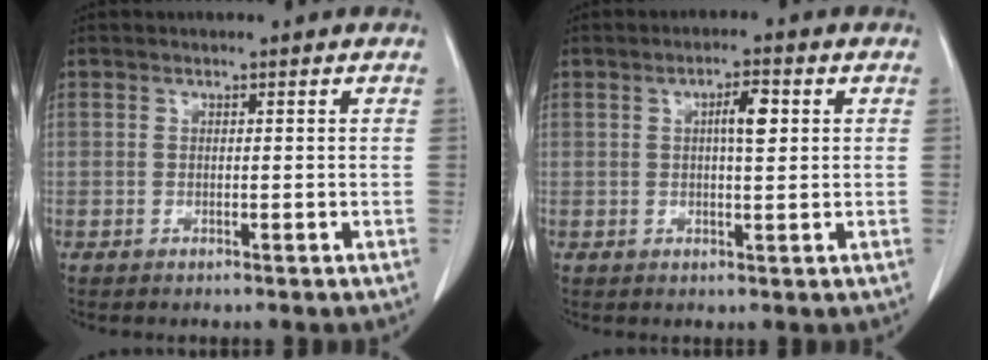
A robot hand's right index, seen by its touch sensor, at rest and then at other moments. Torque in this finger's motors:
{"motor_torque": [0.47, 0.19, 0.15, 0.08]}